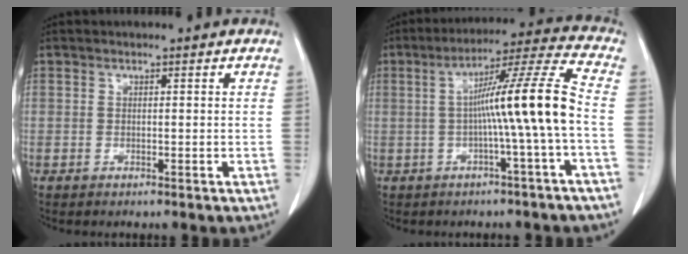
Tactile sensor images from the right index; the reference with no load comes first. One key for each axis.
{"total": 11.6, "fx": -1.3, "fy": -1.8, "fz": 11.3, "tx": -0.182, "ty": 0.018, "tz": -0.022}